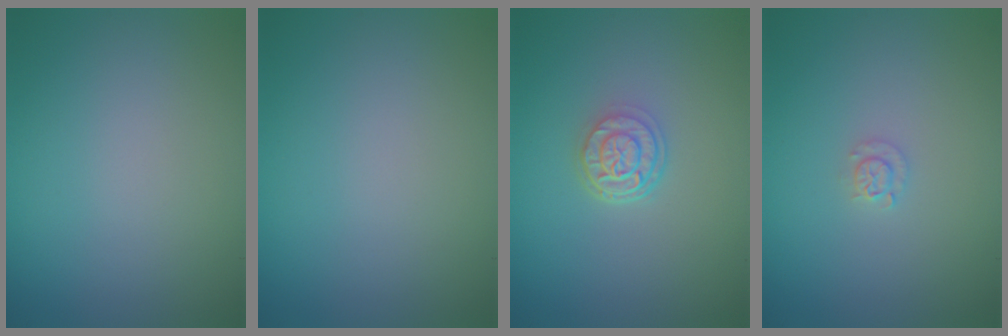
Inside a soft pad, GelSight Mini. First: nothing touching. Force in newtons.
{"total": 0.0}
{"total": 3.1, "press": 2.4, "slide": 2.0}
{"total": 1.1, "press": 1.1, "slide": 0.2}